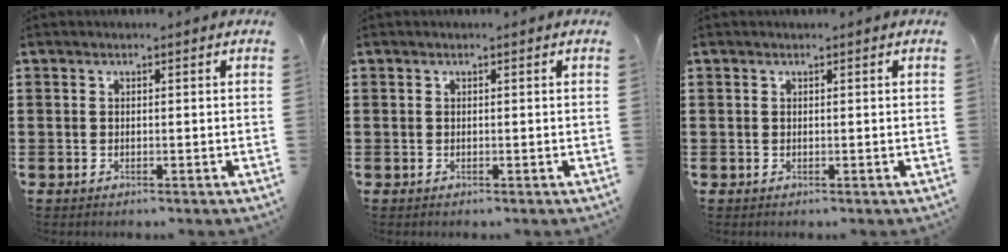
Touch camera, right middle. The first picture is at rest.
{"total": 0.0}
{"total": 0.0}